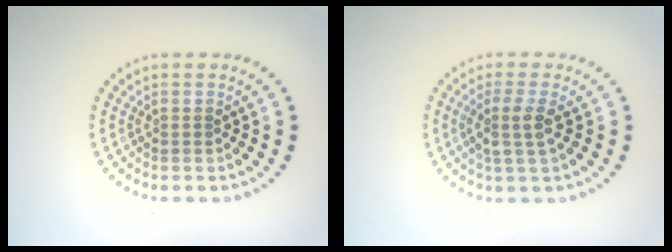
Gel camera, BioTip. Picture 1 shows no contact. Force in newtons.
{"total": 2.2, "press": 1.9, "slide": 1.2}